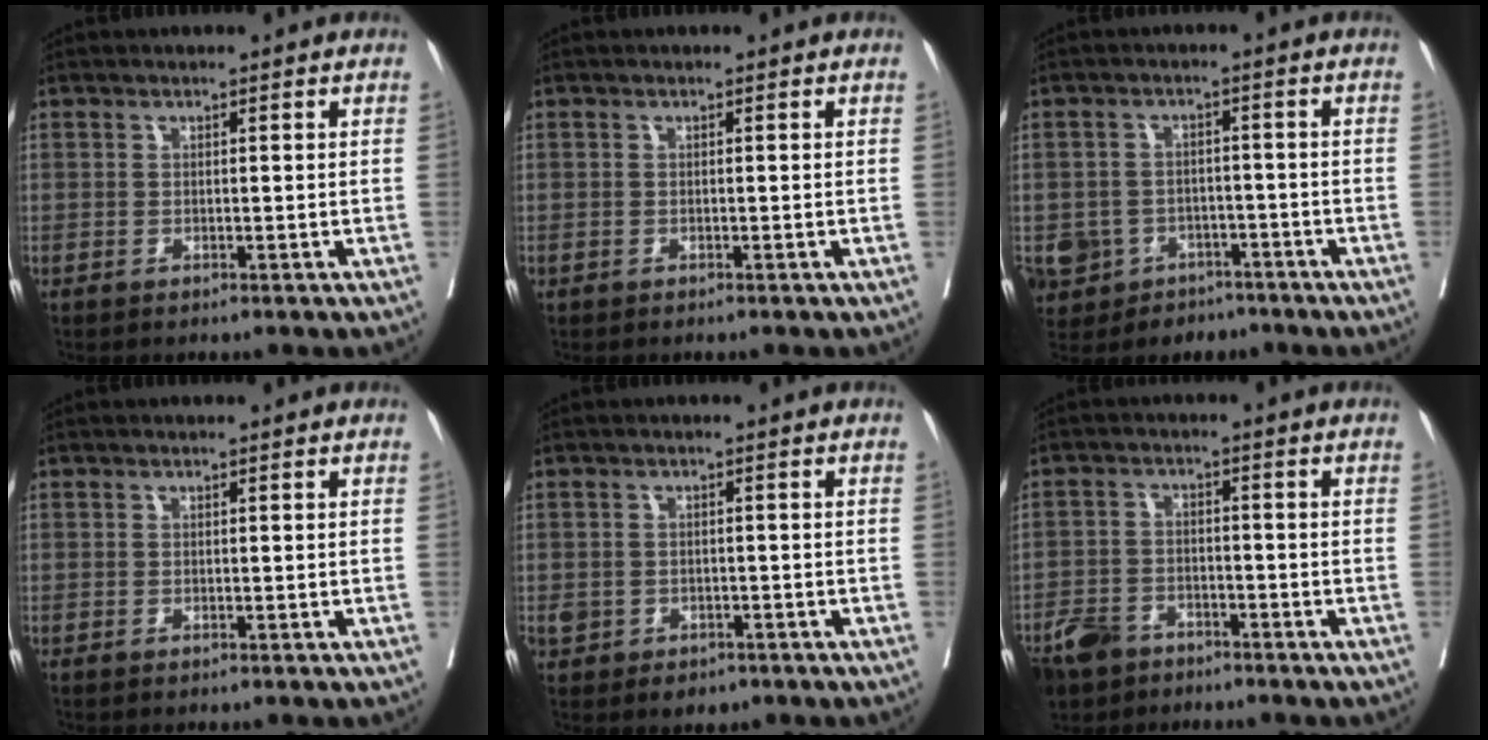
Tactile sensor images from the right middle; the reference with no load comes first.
{"total": 0.0}
{"total": 8.2, "force": [-4.6, 6.6, 1.6], "torque": [-0.039, 0.009, -0.062]}
{"total": 0.0}
{"total": 4.0, "force": [-2.1, 3.2, 1.4], "torque": [-0.013, 0.008, -0.021]}
{"total": 7.1, "force": [-5.3, 4.0, 2.6], "torque": [-0.056, -0.006, -0.095]}